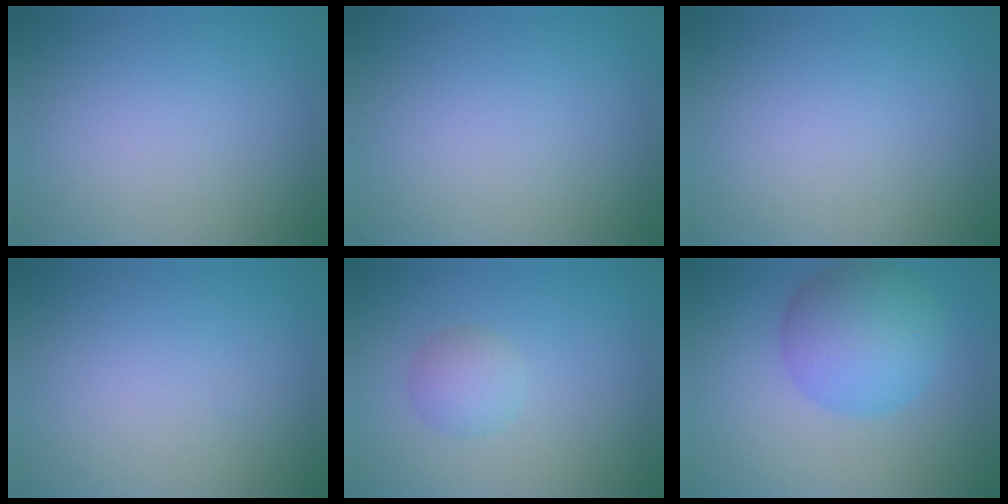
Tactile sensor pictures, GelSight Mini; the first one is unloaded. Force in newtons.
{"total": 0.0}
{"total": 0.0}
{"total": 0.0}
{"total": 2.0, "press": 2.0, "slide": 0.0}
{"total": 6.9, "press": 6.9, "slide": 0.2}